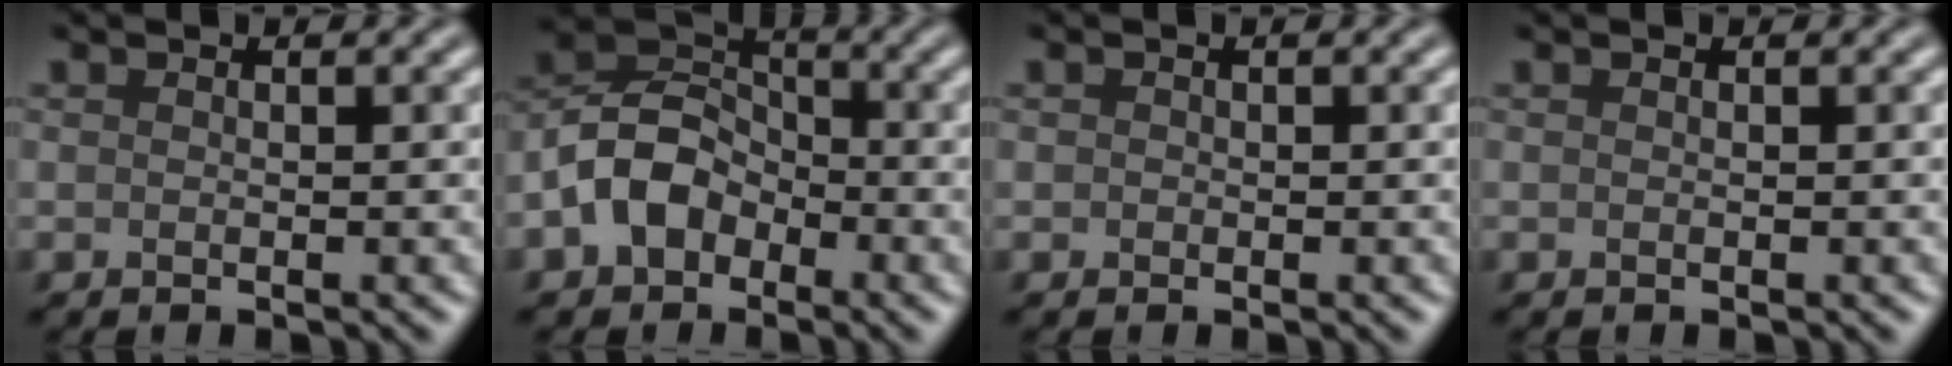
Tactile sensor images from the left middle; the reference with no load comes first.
{"total": 5.6, "force": [-2.4, 4.2, 3.0], "torque": [-0.055, 0.010, -0.060]}
{"total": 0.6, "force": [0.2, 0.6, 0.1], "torque": [0.005, 0.000, -0.007]}
{"total": 0.0}